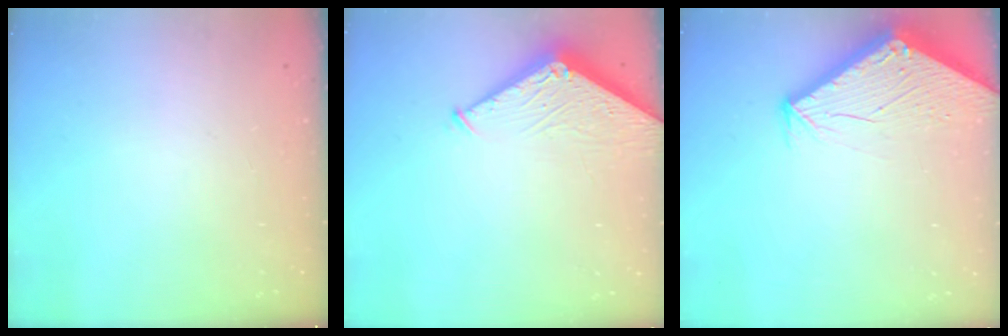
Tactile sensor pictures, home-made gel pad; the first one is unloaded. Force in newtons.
{"total": 5.4, "press": 5.4, "slide": 0.3}
{"total": 2.5, "press": 2.5, "slide": 0.1}